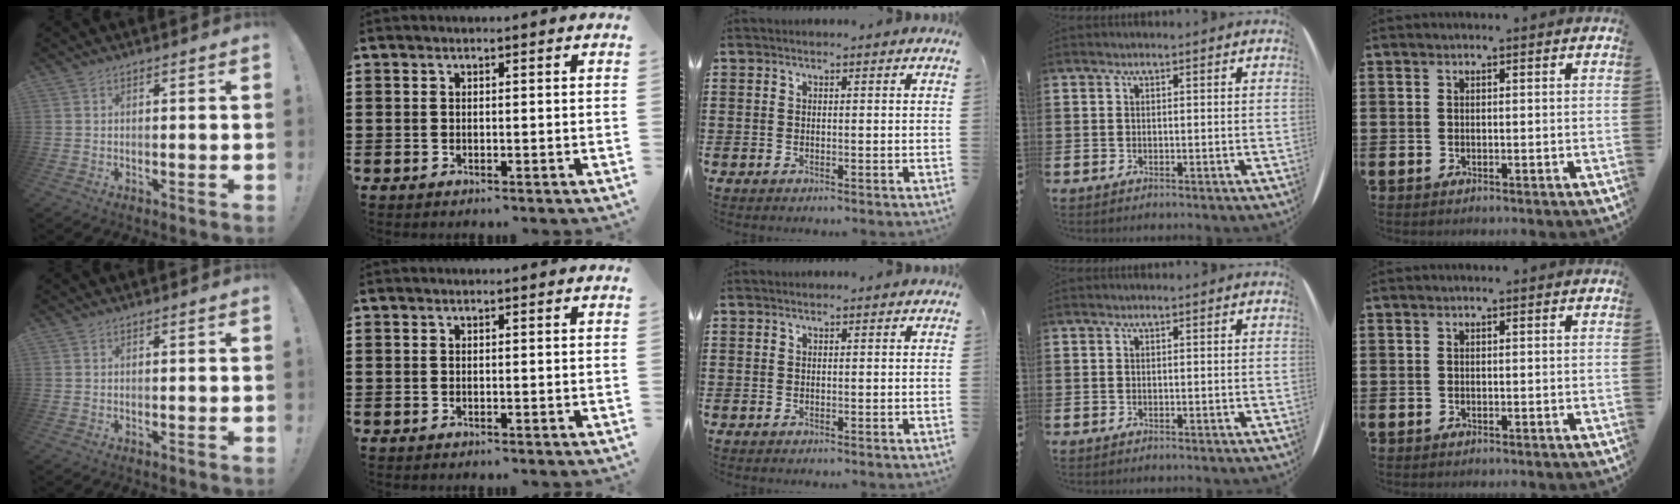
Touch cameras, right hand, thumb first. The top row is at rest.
{}